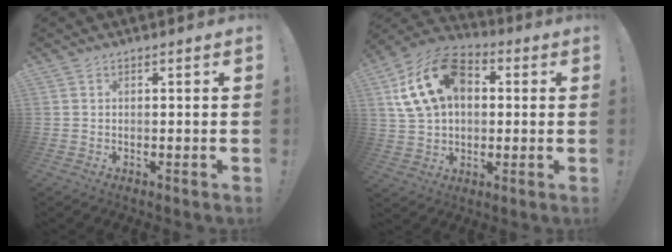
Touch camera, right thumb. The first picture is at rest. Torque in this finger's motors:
{"motor_torque": [0.29, 0.68, 1.26, 0.17, 0.30]}